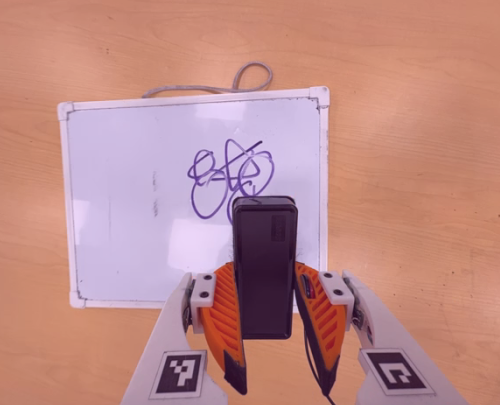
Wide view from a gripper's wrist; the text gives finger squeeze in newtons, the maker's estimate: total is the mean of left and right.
{"total": 4.3, "left": 3.0, "right": 5.6}